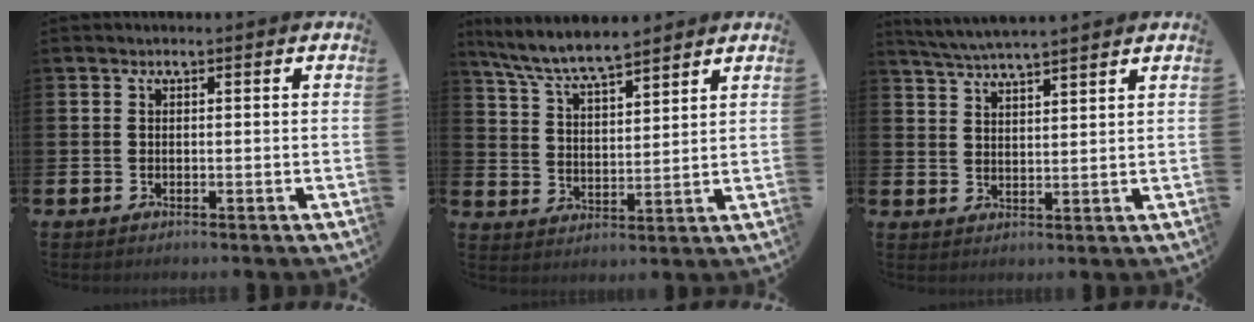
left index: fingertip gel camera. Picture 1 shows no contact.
{"total": 7.1, "force": [6.7, 0.9, 2.2], "torque": [-0.073, -0.029, 0.120]}
{"total": 4.6, "force": [4.5, -0.2, 1.0], "torque": [-0.041, -0.017, 0.083]}